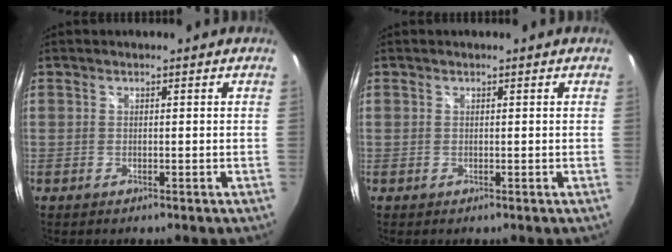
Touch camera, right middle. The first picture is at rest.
{"total": 0.0}